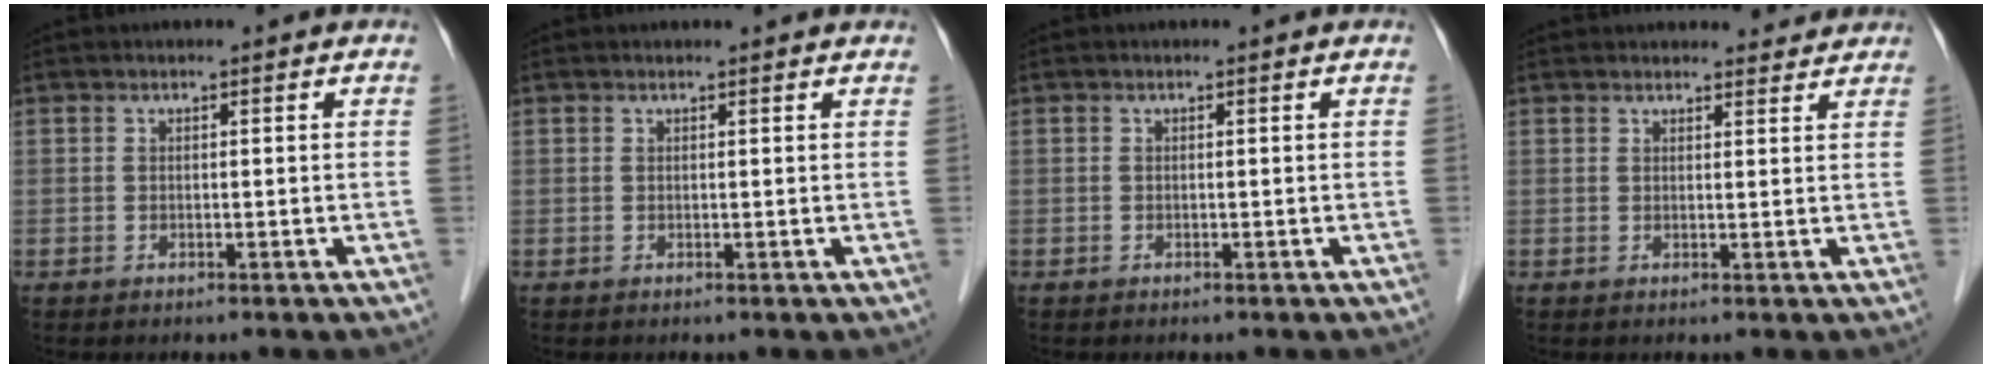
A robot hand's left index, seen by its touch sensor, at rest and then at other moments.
{"total": 1.4, "force": [1.4, 0.1, 0.3], "torque": [-0.013, 0.006, 0.012]}
{"total": 0.0}
{"total": 5.4, "force": [5.2, 1.3, 0.8], "torque": [-0.001, 0.016, 0.057]}